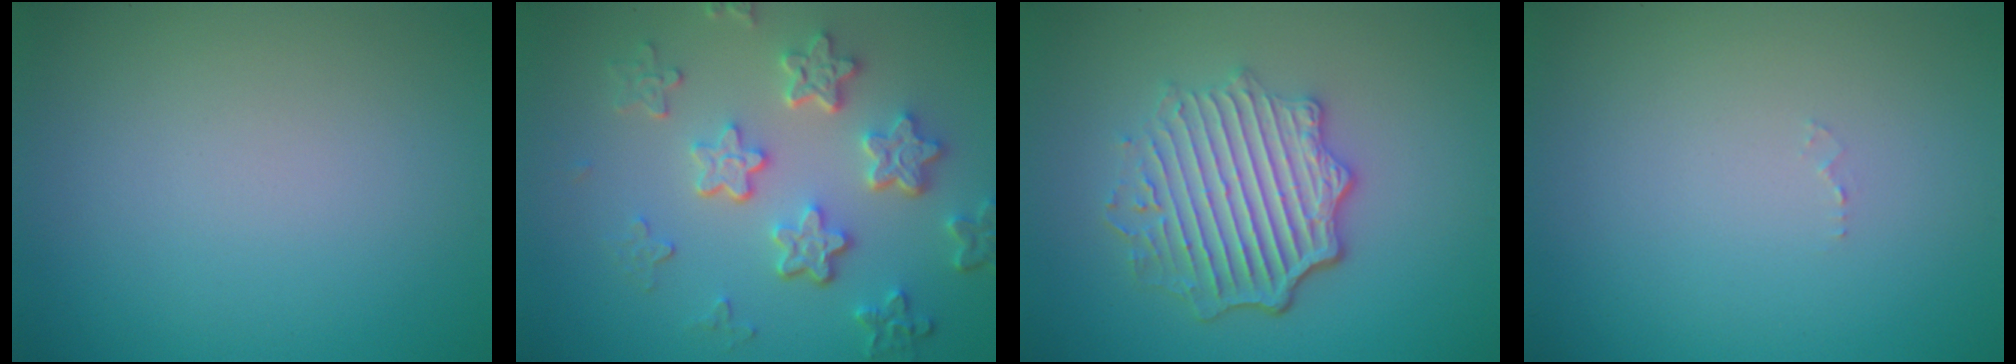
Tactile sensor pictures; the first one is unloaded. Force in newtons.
{"total": 5.7, "press": 4.3, "slide": 3.7}
{"total": 5.9, "press": 4.4, "slide": 3.9}
{"total": 0.5, "press": 0.5, "slide": 0.1}